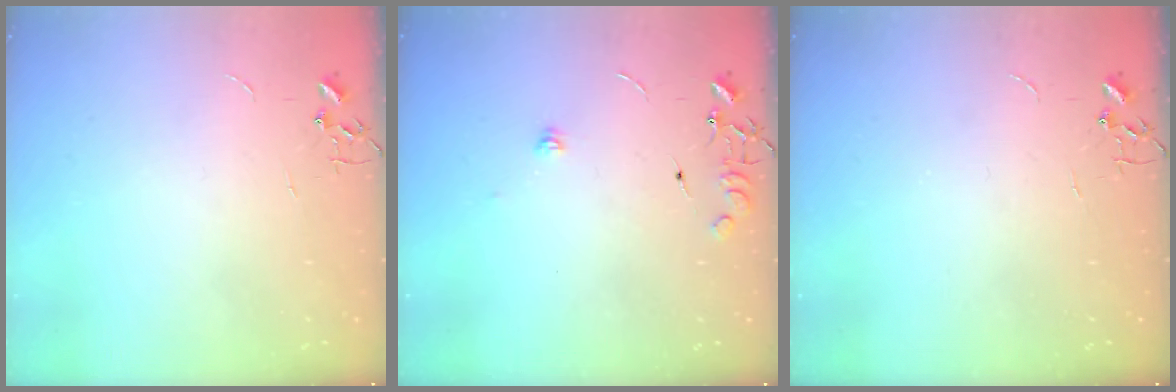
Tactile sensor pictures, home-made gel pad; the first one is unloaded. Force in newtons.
{"total": 8.3, "press": 8.3, "slide": 0.2}
{"total": 0.0}